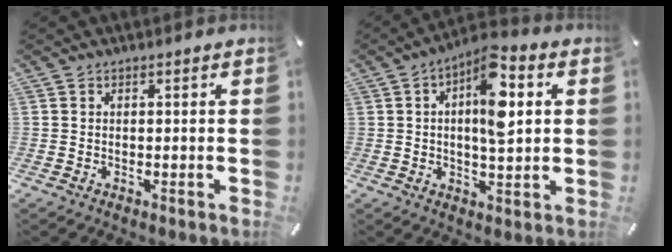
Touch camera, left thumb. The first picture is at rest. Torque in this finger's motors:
{"motor_torque": [0.36, 0.58, 0.71, 0.49, 0.15]}